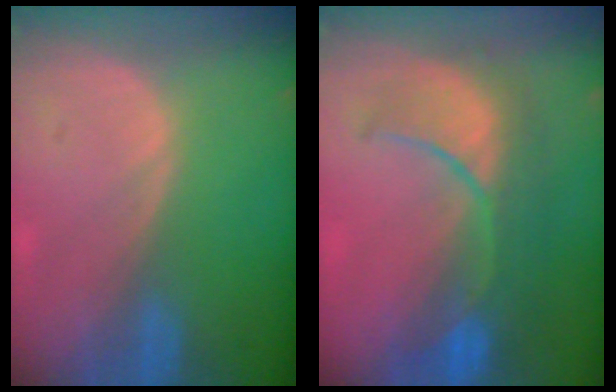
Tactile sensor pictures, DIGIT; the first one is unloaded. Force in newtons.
{"total": 10.1, "press": 8.9, "slide": 4.7}